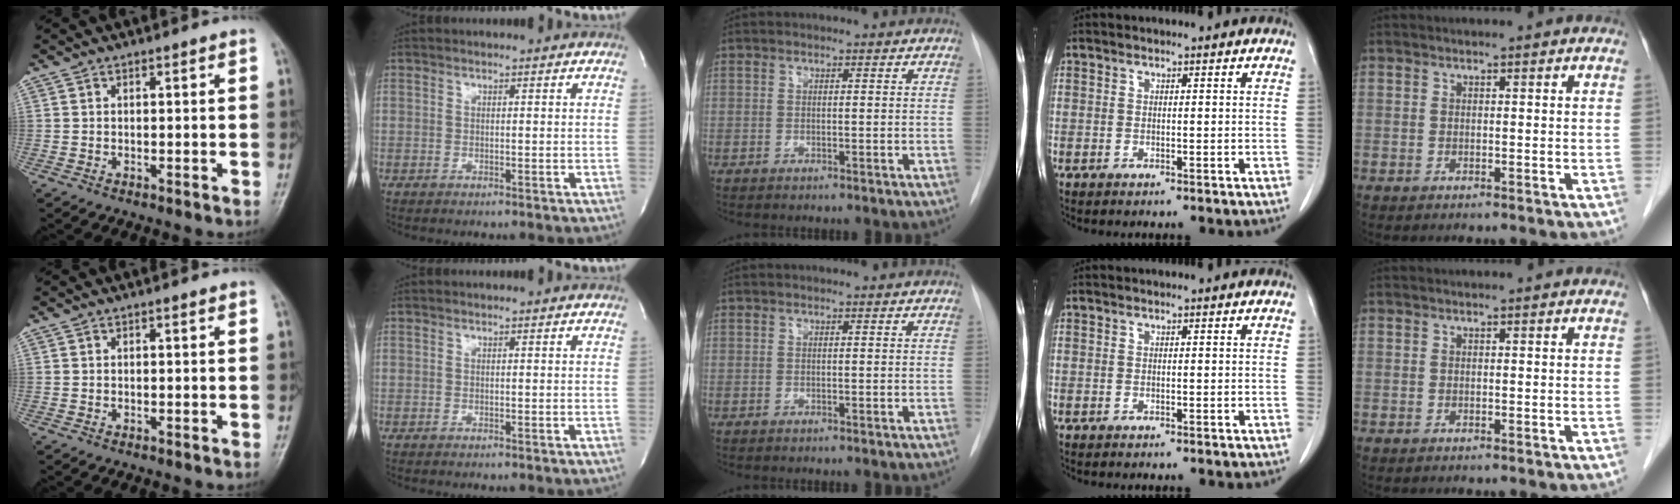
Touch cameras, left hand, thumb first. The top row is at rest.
{}